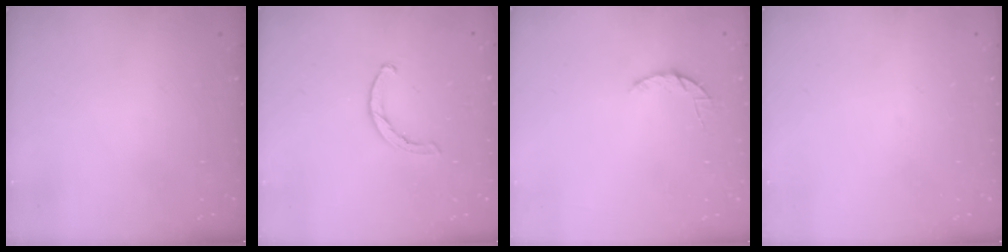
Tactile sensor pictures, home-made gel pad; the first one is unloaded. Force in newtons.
{"total": 1.8, "press": 1.8, "slide": 0.3}
{"total": 3.1, "press": 3.1, "slide": 0.3}
{"total": 0.0}